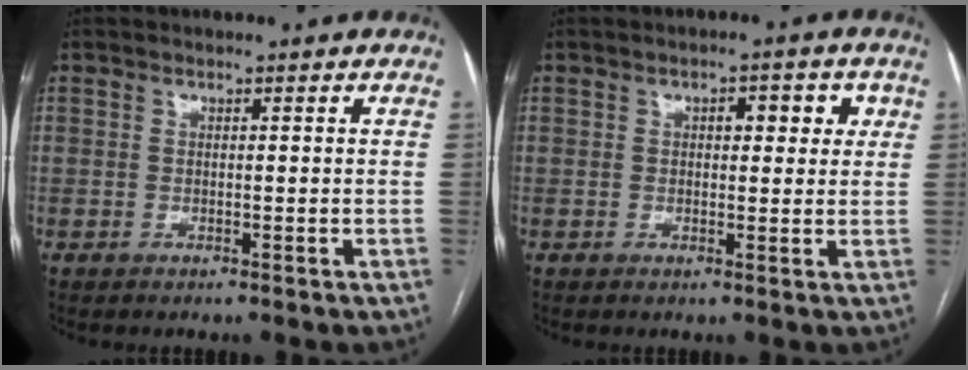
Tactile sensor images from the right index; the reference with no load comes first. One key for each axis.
{"total": 4.4, "fx": 1.5, "fy": 2.1, "fz": 3.5, "tx": -0.042, "ty": 0.015, "tz": 0.018}